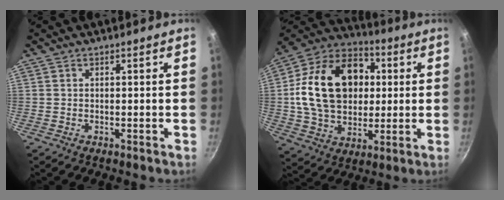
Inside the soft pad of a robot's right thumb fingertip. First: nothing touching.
{"total": 23.8, "force": [3.0, 17.4, 16.0], "torque": [-0.247, 0.024, 0.046]}